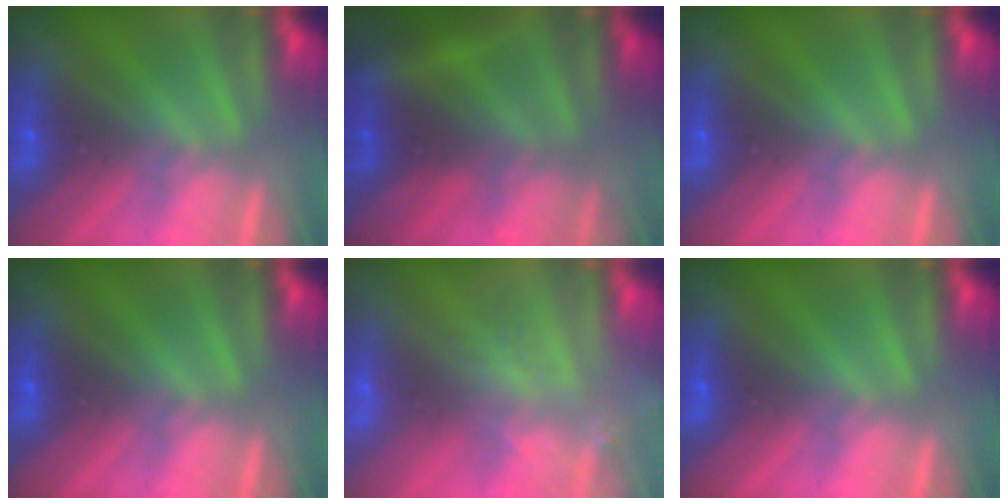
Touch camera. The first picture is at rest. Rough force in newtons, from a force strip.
{"total": 6.4}
{"total": 0.0}
{"total": 0.0}
{"total": 2.2}
{"total": 0.0}